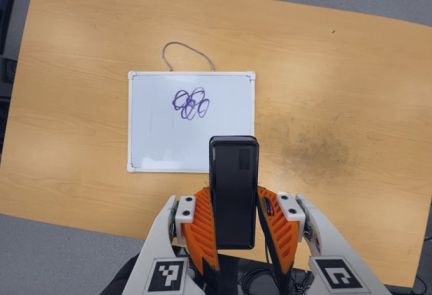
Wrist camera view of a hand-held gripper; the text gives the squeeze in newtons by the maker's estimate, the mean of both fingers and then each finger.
{"total": 4.5, "left": 3.0, "right": 6.0}